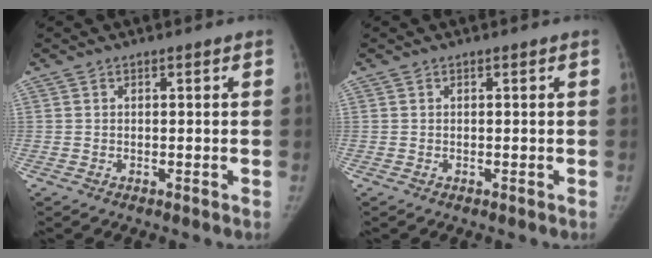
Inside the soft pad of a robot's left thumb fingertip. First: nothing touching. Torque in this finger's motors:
{"motor_torque": [-0.10, 0.10, 0.20, -0.21, 0.00]}